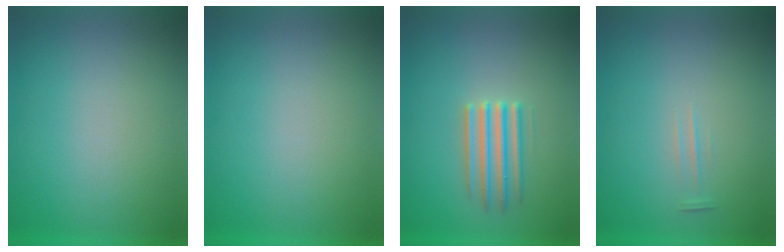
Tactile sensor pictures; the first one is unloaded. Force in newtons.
{"total": 0.0}
{"total": 2.5}
{"total": 1.4}